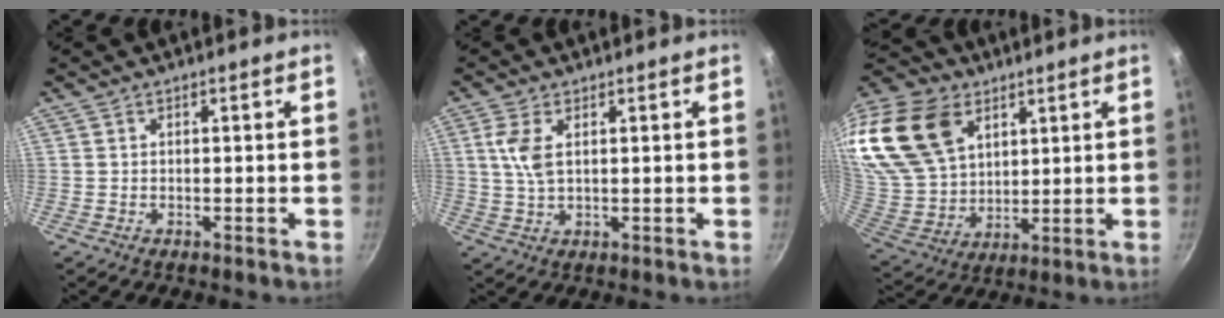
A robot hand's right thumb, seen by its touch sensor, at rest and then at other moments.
{"total": 4.9, "force": [1.4, 2.3, 4.1], "torque": [-0.088, -0.002, 0.030]}
{"total": 23.6, "force": [10.9, 15.7, 13.8], "torque": [-0.295, -0.009, 0.218]}